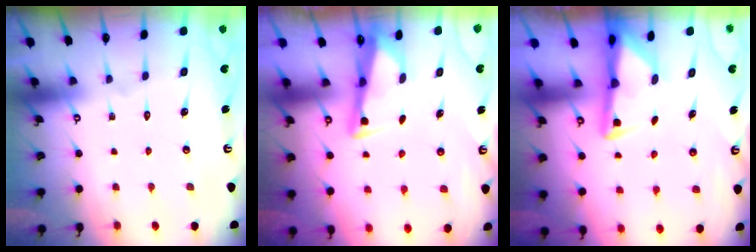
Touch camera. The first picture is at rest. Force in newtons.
{"total": 2.9, "press": 2.9, "slide": 0.4}
{"total": 3.0, "press": 3.0, "slide": 0.7}